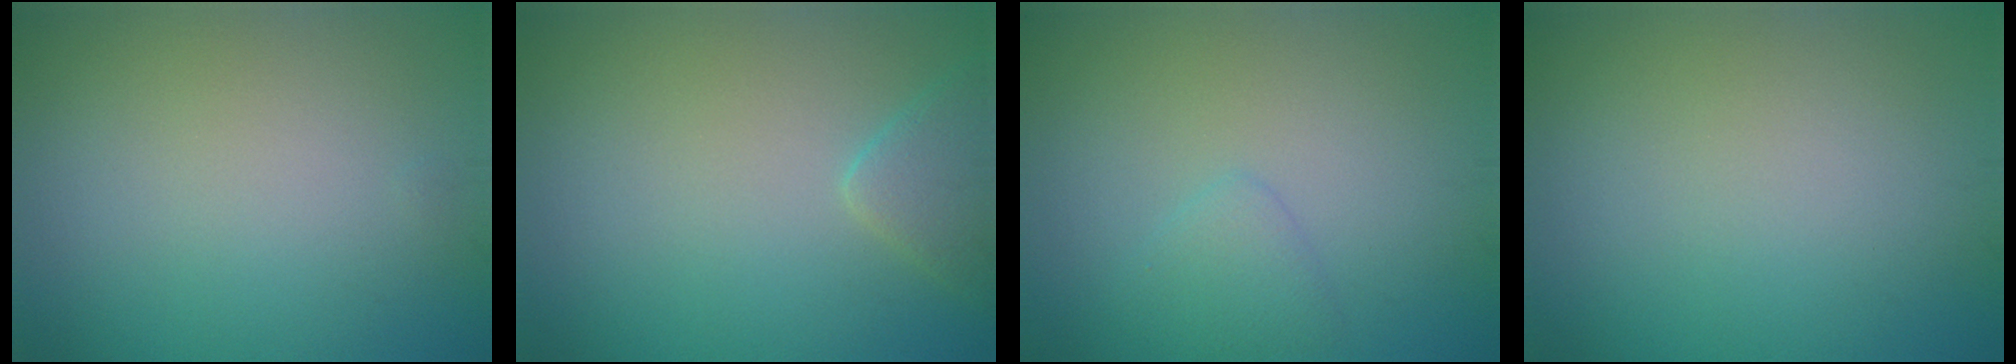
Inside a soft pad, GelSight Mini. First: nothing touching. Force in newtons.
{"total": 2.5, "press": 2.5, "slide": 0.2}
{"total": 1.6, "press": 1.6, "slide": 0.1}
{"total": 0.0}